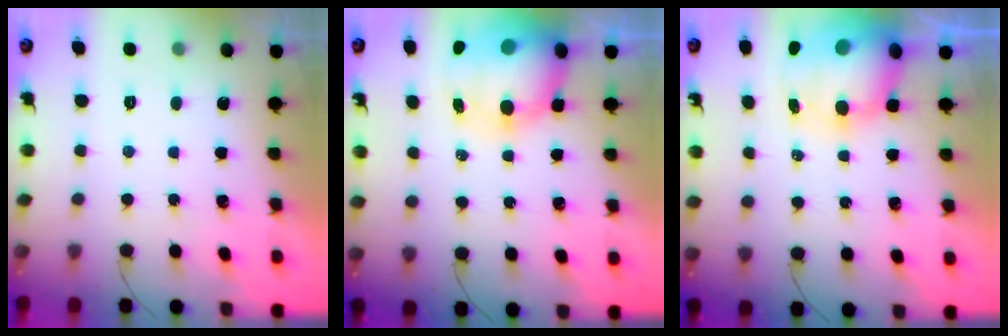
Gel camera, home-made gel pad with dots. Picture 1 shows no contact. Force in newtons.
{"total": 13.3, "press": 13.0, "slide": 2.7}
{"total": 12.5, "press": 12.1, "slide": 3.4}